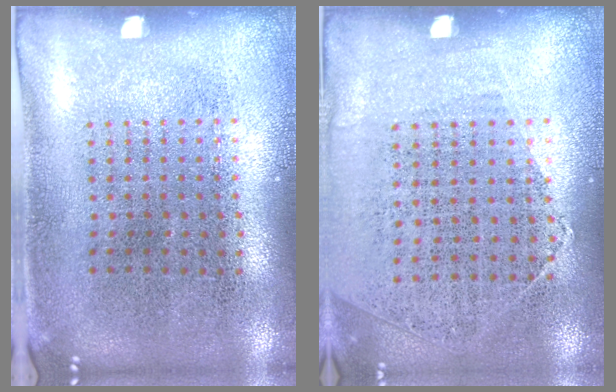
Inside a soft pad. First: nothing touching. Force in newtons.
{"total": 1.2, "press": 0.9, "slide": 0.7}